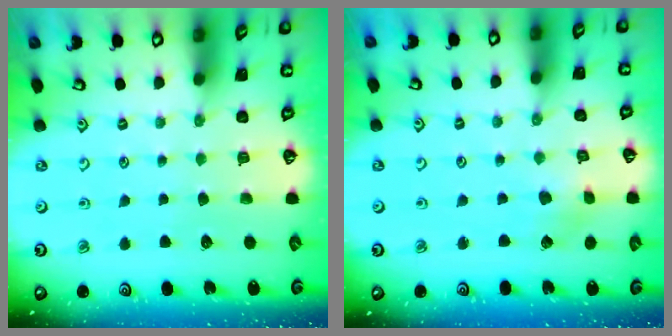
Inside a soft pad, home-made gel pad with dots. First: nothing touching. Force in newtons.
{"total": 2.7, "press": 2.7, "slide": 0.1}